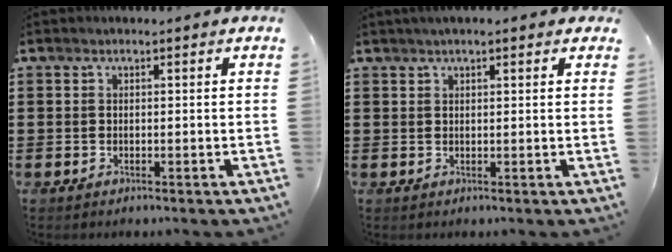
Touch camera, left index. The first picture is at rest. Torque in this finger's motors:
{"motor_torque": [2.14, 0.00, 0.73, 0.10]}